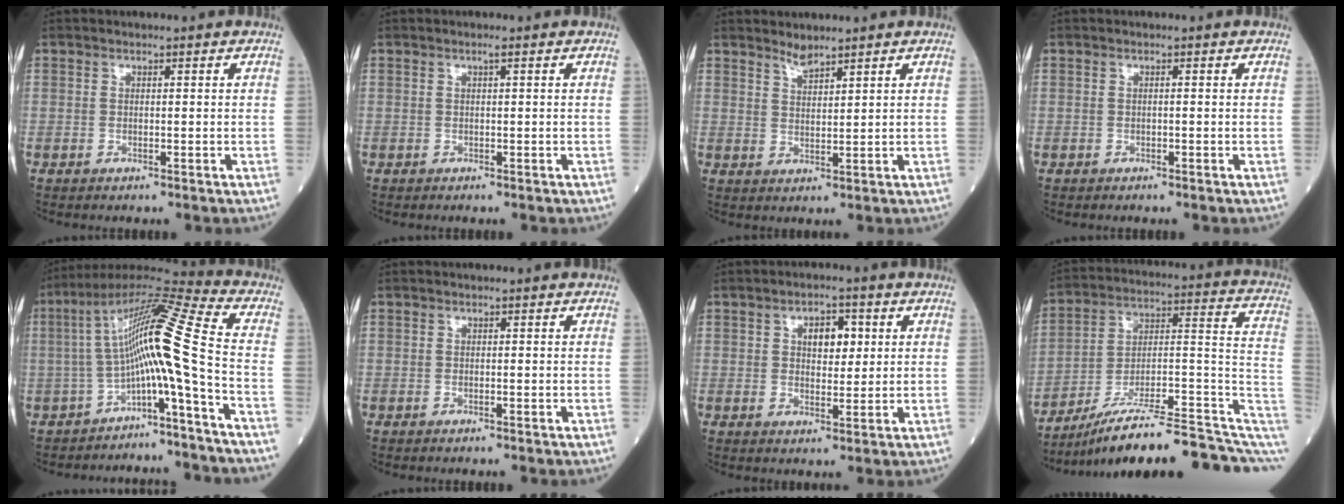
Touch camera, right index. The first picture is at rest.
{"total": 0.5, "force": [0.2, -0.1, 0.5], "torque": [-0.010, 0.001, 0.004]}
{"total": 2.3, "force": [2.2, 0.1, 0.7], "torque": [-0.013, -0.003, 0.043]}
{"total": 0.0}
{"total": 13.3, "force": [-2.9, -1.2, 13.0], "torque": [-0.228, 0.039, -0.058]}
{"total": 0.0}
{"total": 4.7, "force": [1.5, 2.5, 3.7], "torque": [-0.055, 0.008, 0.023]}
{"total": 21.6, "force": [-15.4, 3.4, 14.8], "torque": [-0.154, 0.046, -0.233]}